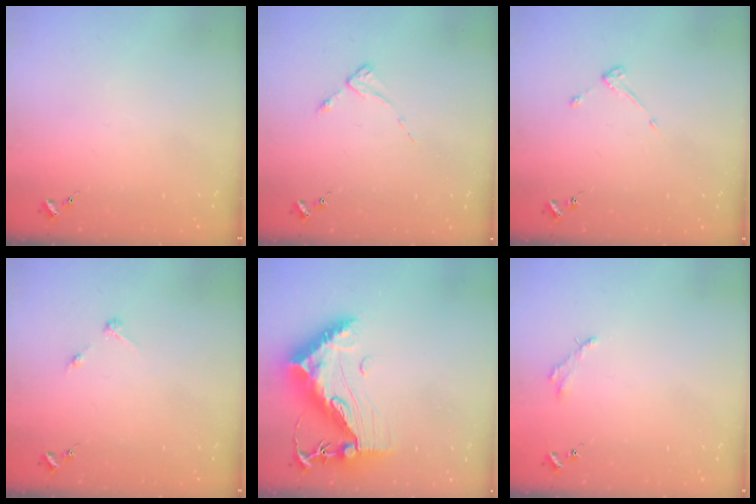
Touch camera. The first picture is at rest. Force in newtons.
{"total": 2.6, "press": 2.6, "slide": 0.3}
{"total": 2.9, "press": 2.9, "slide": 0.5}
{"total": 2.8, "press": 2.8, "slide": 0.3}
{"total": 19.1, "press": 19.1, "slide": 1.6}
{"total": 2.5, "press": 2.5, "slide": 0.2}